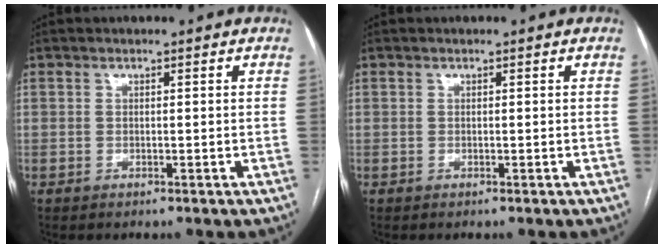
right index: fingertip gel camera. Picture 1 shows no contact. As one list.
[{"total": 0.0}]